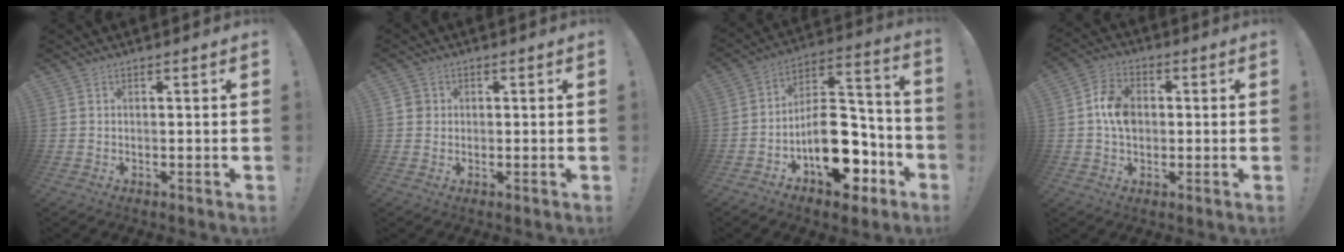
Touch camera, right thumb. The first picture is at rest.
{"total": 2.3, "force": [0.2, 2.2, 0.6], "torque": [-0.009, 0.007, 0.004]}
{"total": 19.5, "force": [-8.1, 11.6, 13.4], "torque": [-0.164, 0.060, -0.117]}
{"total": 8.7, "force": [-0.2, 6.6, 5.6], "torque": [-0.089, 0.017, 0.001]}